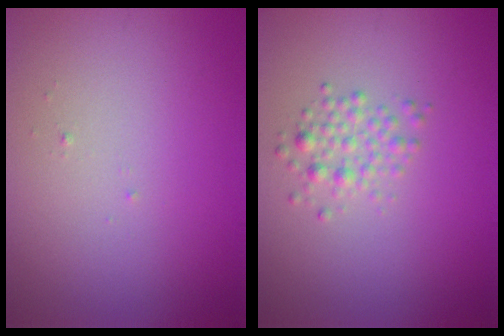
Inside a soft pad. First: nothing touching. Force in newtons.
{"total": 1.9, "press": 1.9, "slide": 0.1}